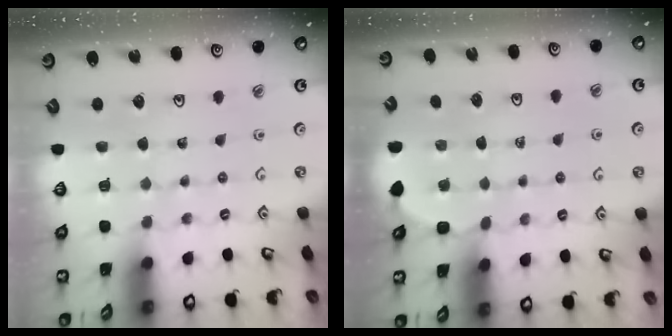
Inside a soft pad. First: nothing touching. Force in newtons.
{"total": 2.4, "press": 2.1, "slide": 1.1}